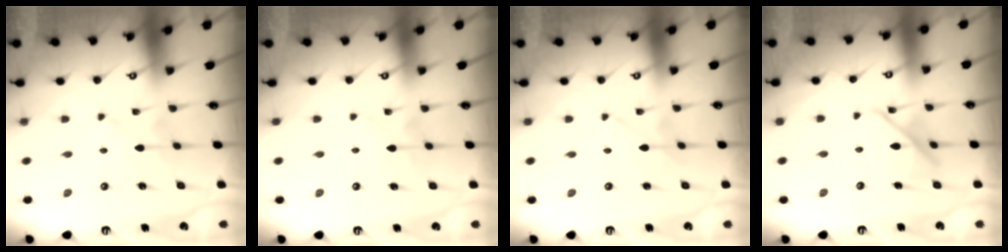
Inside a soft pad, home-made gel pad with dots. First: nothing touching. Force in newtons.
{"total": 1.5, "press": 1.4, "slide": 0.2}
{"total": 0.0}
{"total": 12.9, "press": 12.8, "slide": 1.2}